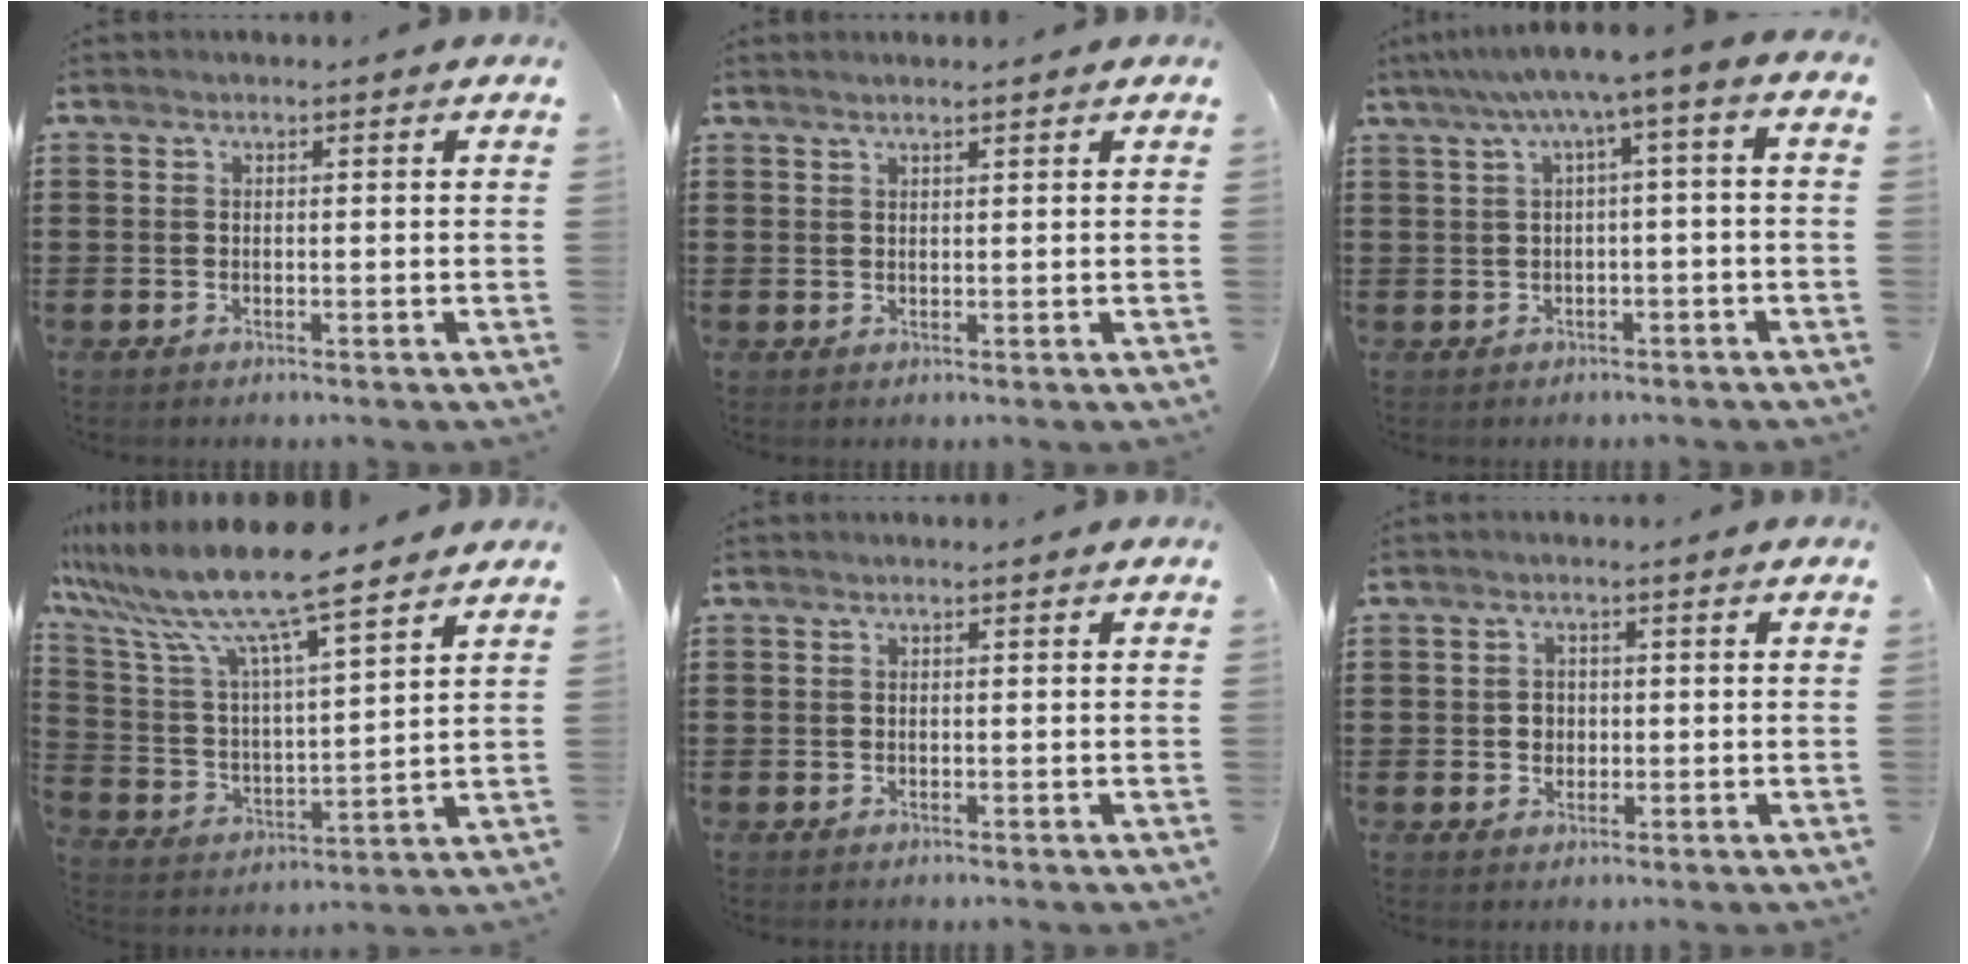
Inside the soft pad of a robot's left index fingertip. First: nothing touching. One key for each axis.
{"total": 1.0, "fx": 1.0, "fy": 0.0, "fz": 0.4, "tx": -0.008, "ty": 0.000, "tz": 0.018}
{"total": 5.0, "fx": 0.4, "fy": 0.2, "fz": 5.0, "tx": -0.097, "ty": -0.011, "tz": -0.002}
{"total": 11.0, "fx": 9.5, "fy": 0.5, "fz": 5.6, "tx": -0.148, "ty": -0.057, "tz": 0.159}
{"total": 0.0}
{"total": 1.8, "fx": -0.1, "fy": 1.7, "fz": 0.6, "tx": -0.019, "ty": 0.007, "tz": -0.004}